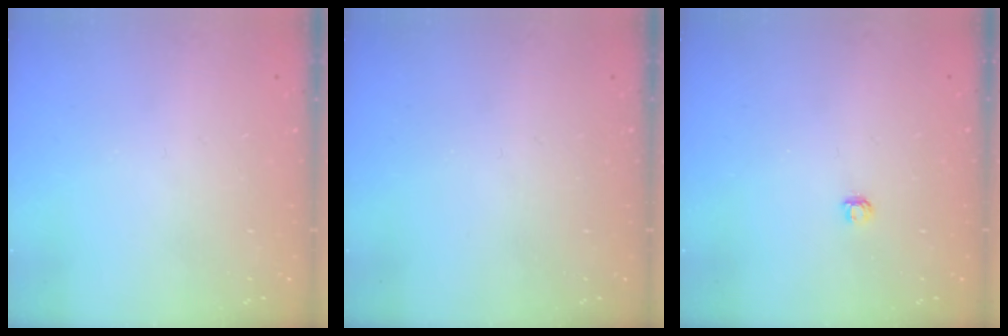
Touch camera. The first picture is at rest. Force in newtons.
{"total": 0.0}
{"total": 2.8, "press": 2.8, "slide": 0.3}